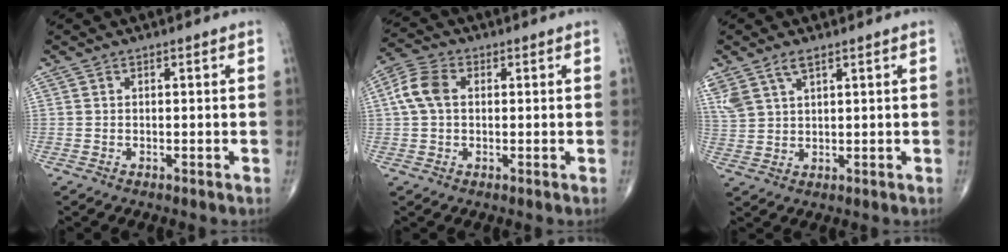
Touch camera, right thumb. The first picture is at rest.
{"total": 6.5, "force": [0.9, 4.5, 4.6], "torque": [-0.102, 0.018, 0.013]}
{"total": 6.9, "force": [4.3, 3.2, 4.4], "torque": [-0.100, -0.001, 0.095]}